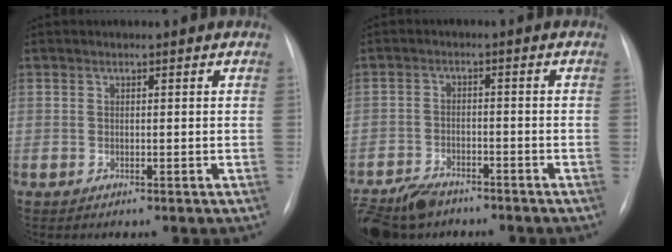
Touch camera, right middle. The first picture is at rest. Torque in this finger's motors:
{"motor_torque": [-0.05, -0.27, 0.08, 0.02]}